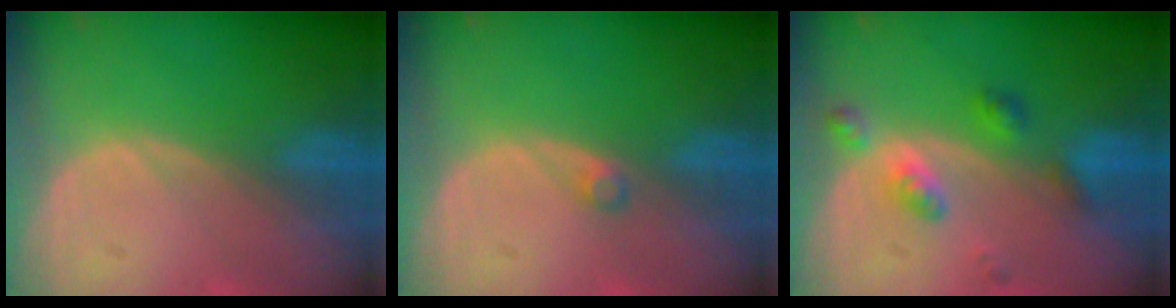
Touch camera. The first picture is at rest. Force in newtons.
{"total": 1.0, "press": 1.0, "slide": 0.2}
{"total": 4.8, "press": 4.8, "slide": 0.1}